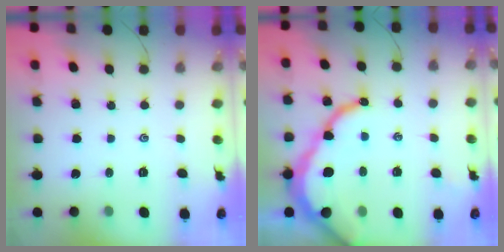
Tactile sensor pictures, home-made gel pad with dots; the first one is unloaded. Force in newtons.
{"total": 15.5, "press": 15.3, "slide": 1.8}